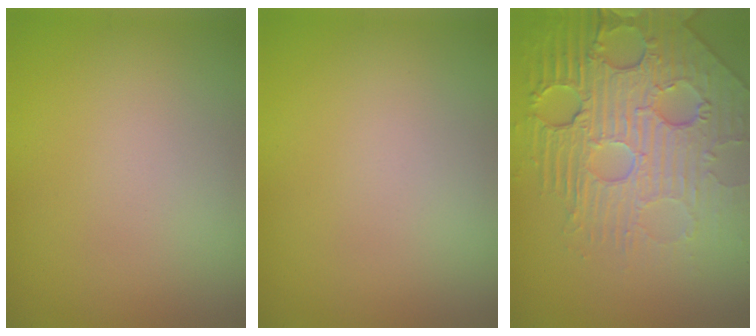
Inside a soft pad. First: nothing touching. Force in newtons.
{"total": 0.0}
{"total": 7.8, "press": 5.6, "slide": 5.4}